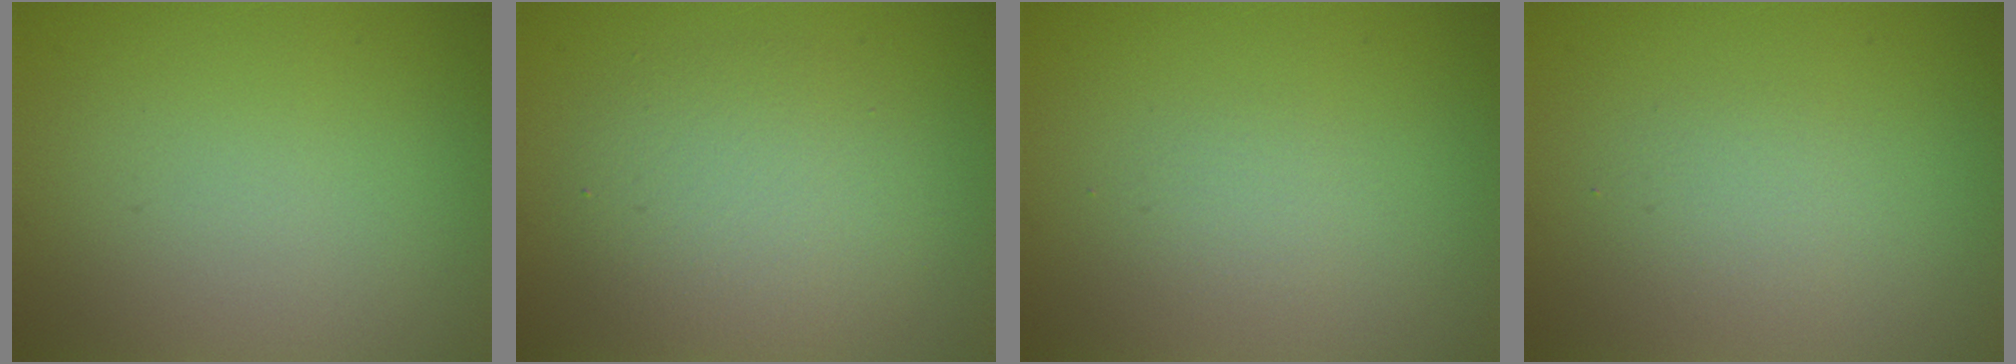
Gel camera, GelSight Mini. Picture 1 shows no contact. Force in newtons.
{"total": 4.3, "press": 4.3, "slide": 0.1}
{"total": 1.1, "press": 1.1, "slide": 0.0}
{"total": 1.6, "press": 1.6, "slide": 0.2}